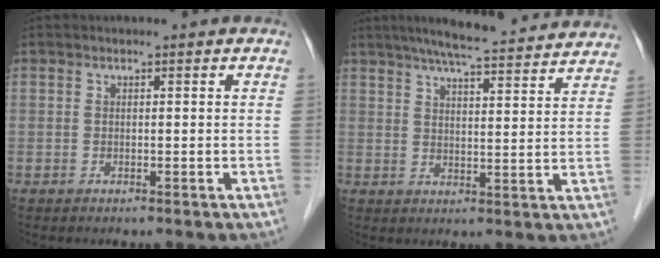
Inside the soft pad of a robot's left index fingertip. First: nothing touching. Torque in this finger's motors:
{"motor_torque": [0.14, -0.28, 0.16, 0.09]}